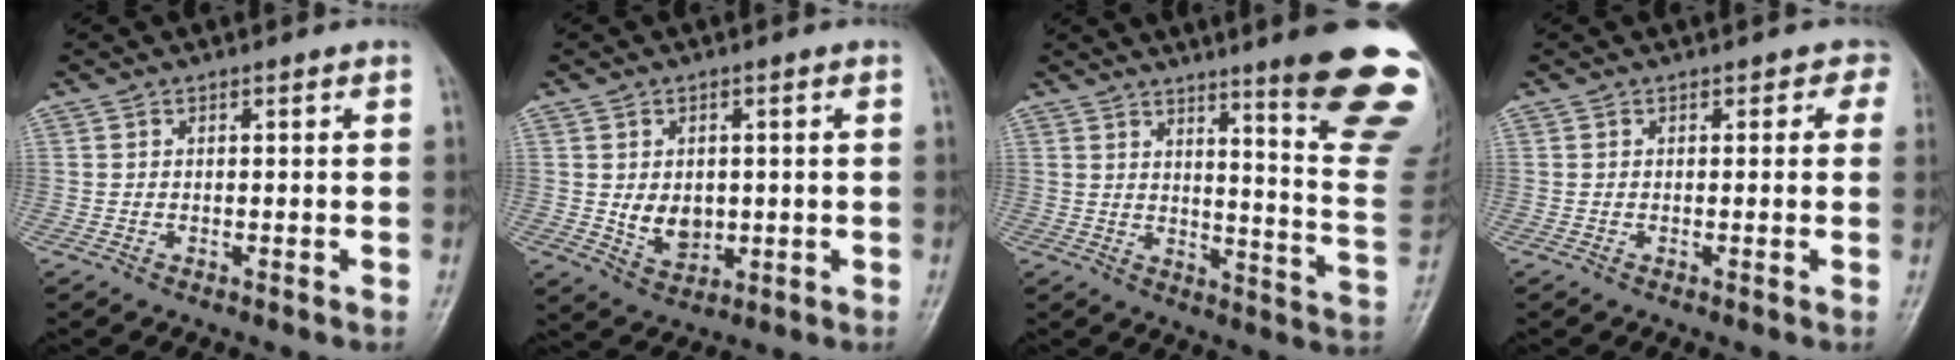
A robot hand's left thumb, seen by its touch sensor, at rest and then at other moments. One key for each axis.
{"total": 5.7, "fx": 0.2, "fy": 4.4, "fz": 3.6, "tx": -0.037, "ty": -0.009, "tz": 0.016}
{"total": 20.3, "fx": 13.8, "fy": 1.6, "fz": 14.8, "tx": -0.161, "ty": -0.105, "tz": 0.177}
{"total": 2.1, "fx": 1.0, "fy": 1.6, "fz": 0.8, "tx": 0.021, "ty": 0.000, "tz": -0.004}